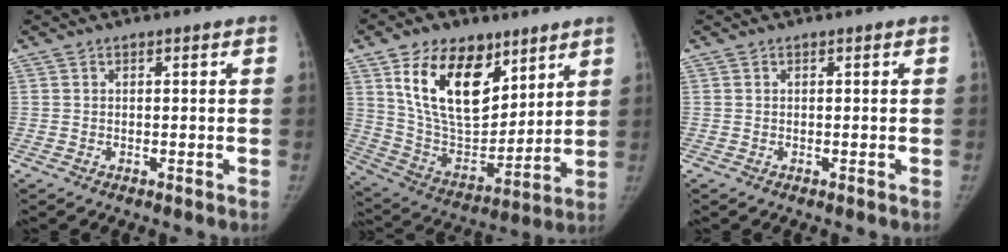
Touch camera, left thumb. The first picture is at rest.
{"total": 21.1, "force": [10.5, 12.1, 13.7], "torque": [-0.193, -0.052, 0.197]}
{"total": 0.0}